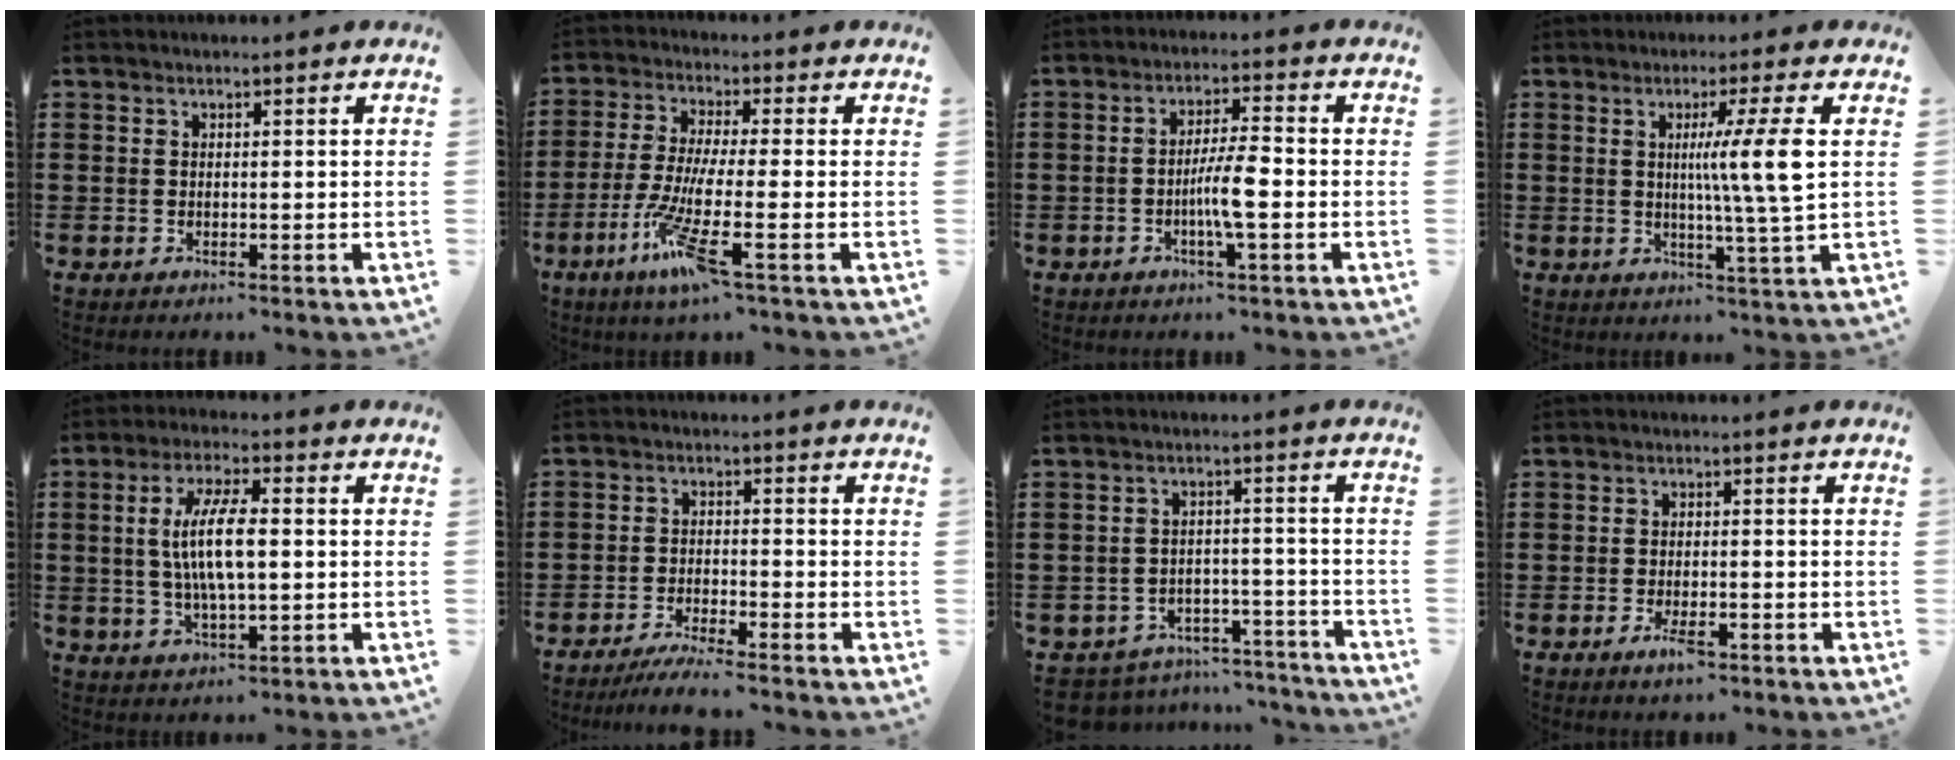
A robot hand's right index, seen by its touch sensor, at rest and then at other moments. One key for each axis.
{"total": 9.2, "fx": -4.4, "fy": 0.4, "fz": 8.1, "tx": -0.175, "ty": -0.016, "tz": -0.085}
{"total": 5.6, "fx": -1.5, "fy": 0.6, "fz": 5.4, "tx": -0.099, "ty": -0.002, "tz": -0.031}
{"total": 8.2, "fx": 1.2, "fy": -1.1, "fz": 8.0, "tx": -0.141, "ty": -0.008, "tz": 0.008}
{"total": 8.9, "fx": 0.4, "fy": 2.7, "fz": 8.4, "tx": -0.169, "ty": 0.005, "tz": 0.002}
{"total": 3.7, "fx": -3.5, "fy": -0.2, "fz": 1.0, "tx": -0.025, "ty": -0.007, "tz": -0.073}
{"total": 4.9, "fx": -4.8, "fy": 0.9, "fz": 0.5, "tx": -0.013, "ty": 0.010, "tz": -0.095}
{"total": 3.0, "fx": -1.7, "fy": 0.8, "fz": 2.3, "tx": -0.045, "ty": -0.004, "tz": -0.030}